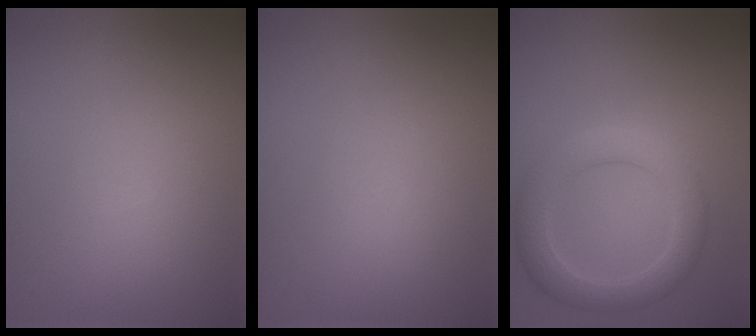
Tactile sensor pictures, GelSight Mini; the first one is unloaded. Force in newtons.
{"total": 0.0}
{"total": 4.1, "press": 4.1, "slide": 0.1}